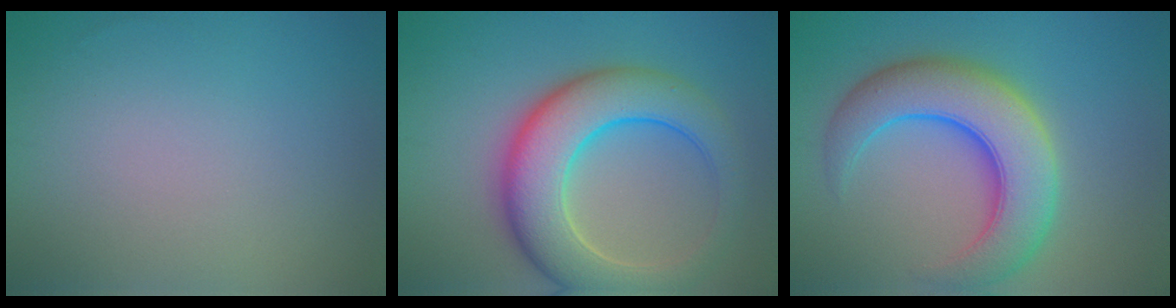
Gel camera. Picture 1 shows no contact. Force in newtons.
{"total": 9.1, "press": 9.1, "slide": 0.2}
{"total": 8.7, "press": 8.7, "slide": 0.3}